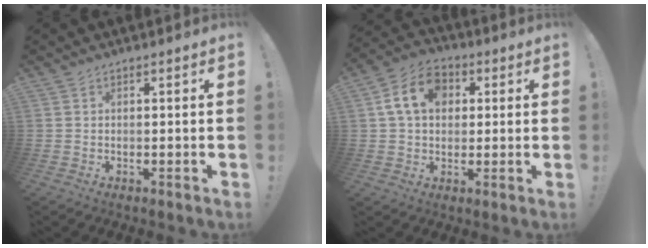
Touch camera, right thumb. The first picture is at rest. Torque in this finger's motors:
{"motor_torque": [0.92, 2.00, 0.66, -0.53, 0.06]}